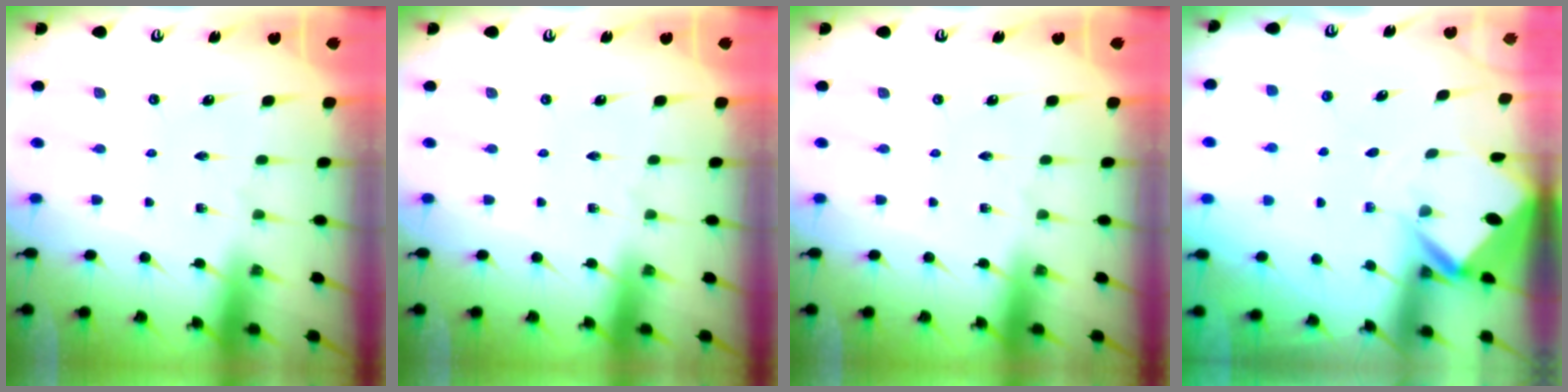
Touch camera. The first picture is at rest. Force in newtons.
{"total": 0.0}
{"total": 0.0}
{"total": 3.5, "press": 3.5, "slide": 0.2}